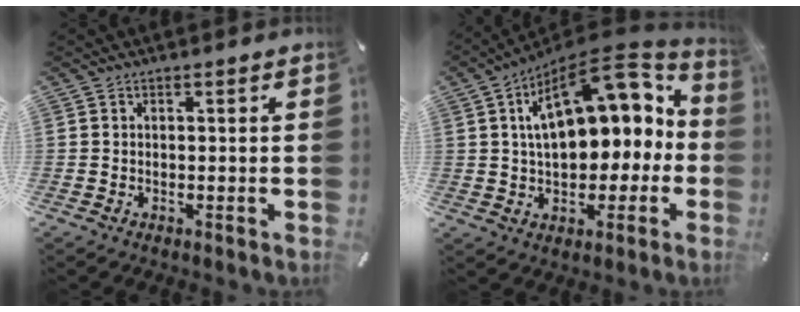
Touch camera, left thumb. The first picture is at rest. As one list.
[{"total": 18.9, "force": [6.3, 11.2, 13.8], "torque": [-0.196, -0.034, 0.109]}]